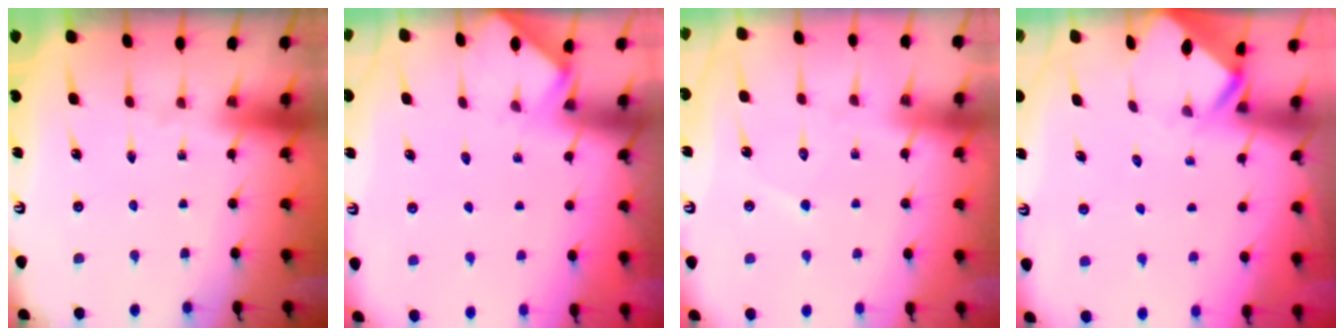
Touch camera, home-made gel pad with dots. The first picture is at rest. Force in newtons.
{"total": 3.8, "press": 3.7, "slide": 0.5}
{"total": 5.0, "press": 5.0, "slide": 0.5}
{"total": 3.0, "press": 3.0, "slide": 0.3}